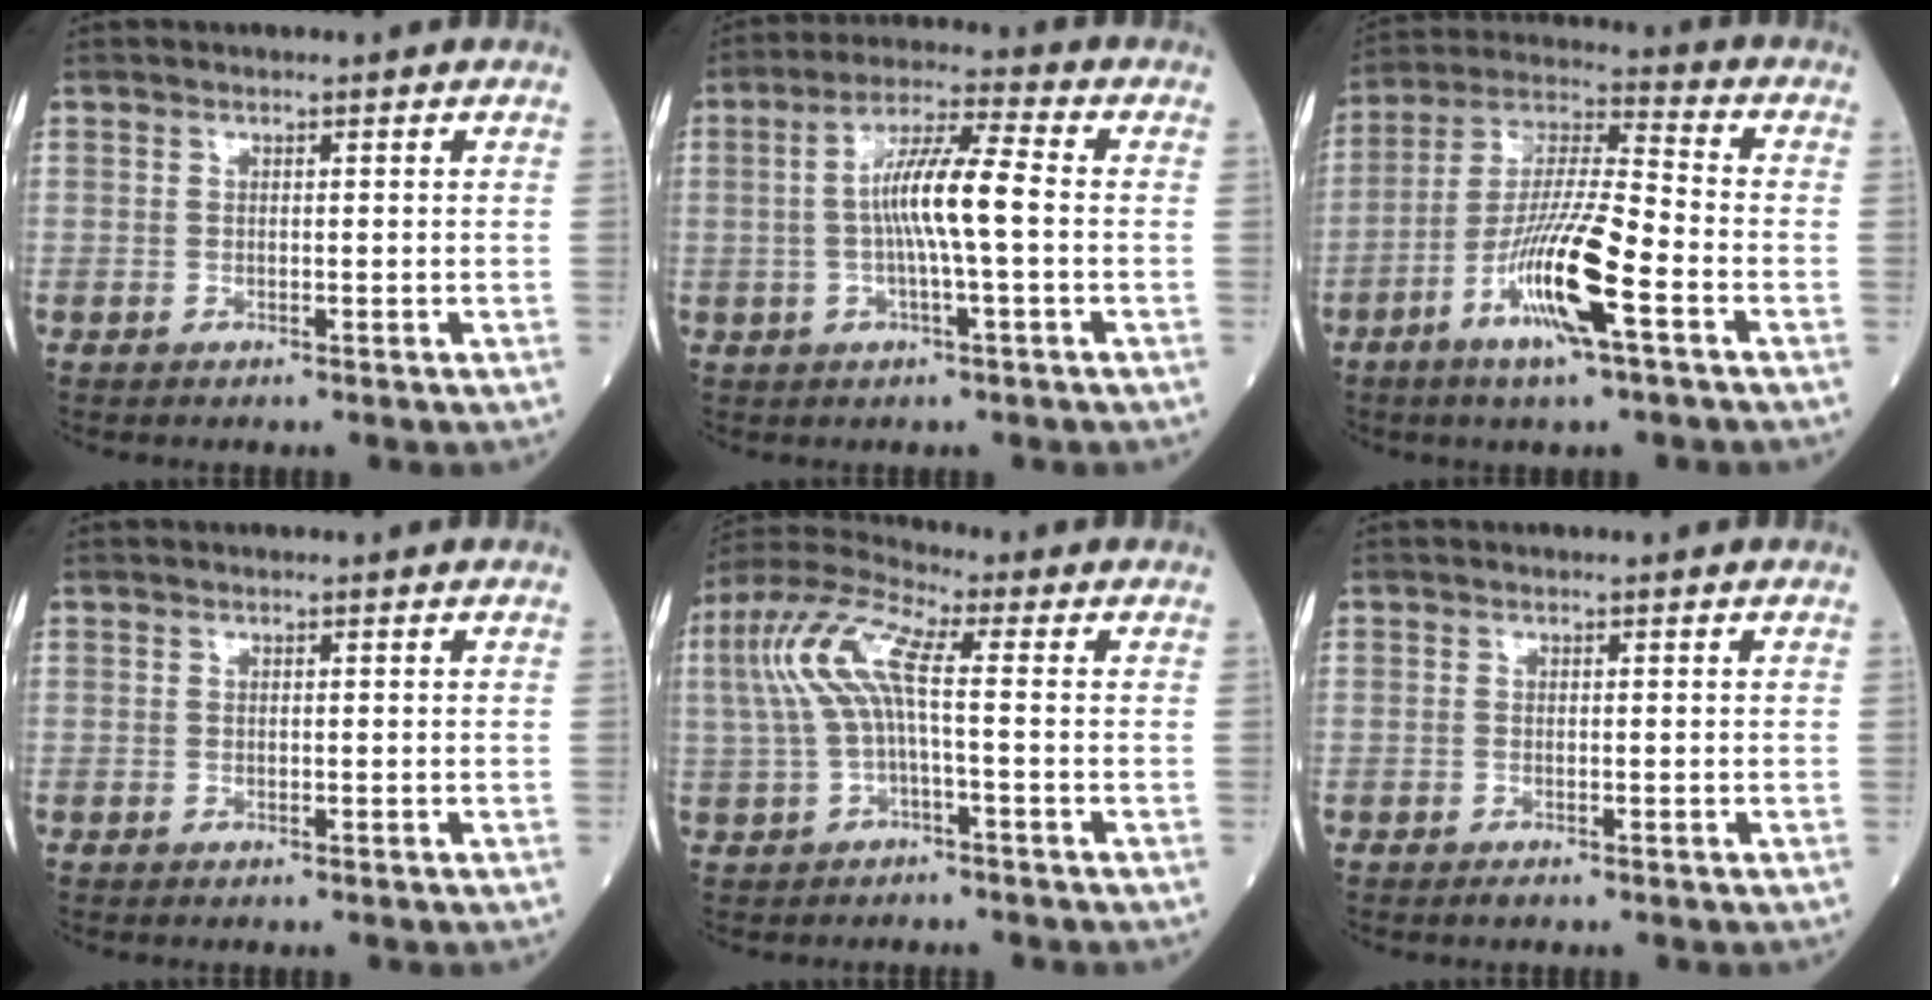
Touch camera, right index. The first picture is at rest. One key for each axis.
{"total": 8.9, "fx": -0.4, "fy": 0.5, "fz": 8.8, "tx": -0.168, "ty": 0.013, "tz": -0.012}
{"total": 14.2, "fx": -6.0, "fy": 1.4, "fz": 12.8, "tx": -0.253, "ty": -0.010, "tz": -0.112}
{"total": 0.0}
{"total": 9.2, "fx": 0.6, "fy": 1.7, "fz": 9.0, "tx": -0.202, "ty": 0.033, "tz": 0.005}
{"total": 0.6, "fx": -0.5, "fy": 0.1, "fz": 0.2, "tx": -0.007, "ty": -0.002, "tz": -0.008}